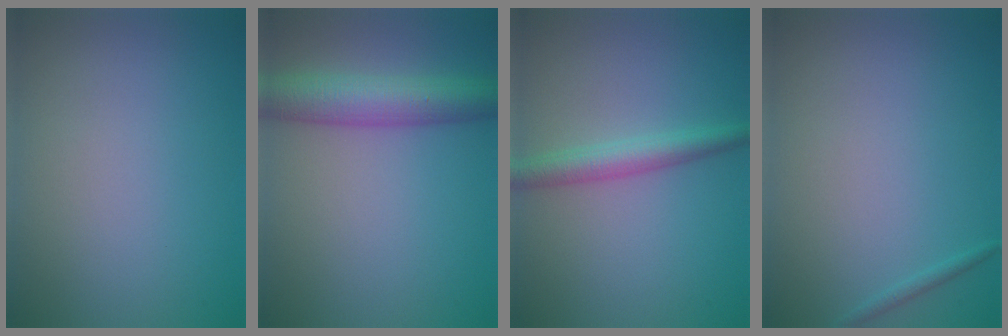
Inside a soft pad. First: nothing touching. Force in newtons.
{"total": 5.7, "press": 5.7, "slide": 0.2}
{"total": 2.8, "press": 2.8, "slide": 0.0}
{"total": 0.6, "press": 0.6, "slide": 0.1}